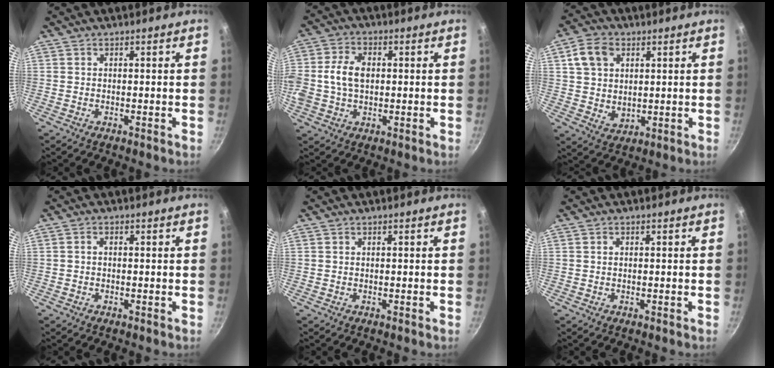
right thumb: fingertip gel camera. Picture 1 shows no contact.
{"total": 9.0, "force": [0.5, 6.2, 6.6], "torque": [-0.124, 0.019, 0.002]}
{"total": 9.2, "force": [2.9, 7.0, 5.3], "torque": [-0.078, -0.010, 0.055]}
{"total": 1.0, "force": [-0.2, 0.7, 0.6], "torque": [-0.012, 0.007, -0.003]}
{"total": 0.0}
{"total": 0.6, "force": [0.1, 0.4, 0.4], "torque": [-0.006, 0.003, 0.001]}